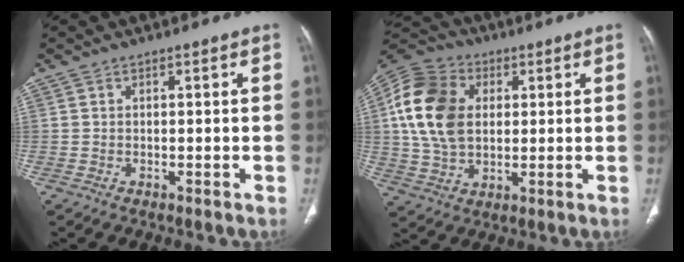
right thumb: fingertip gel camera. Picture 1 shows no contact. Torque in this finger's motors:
{"motor_torque": [0.69, 2.19, 1.36, -0.23, 0.21]}